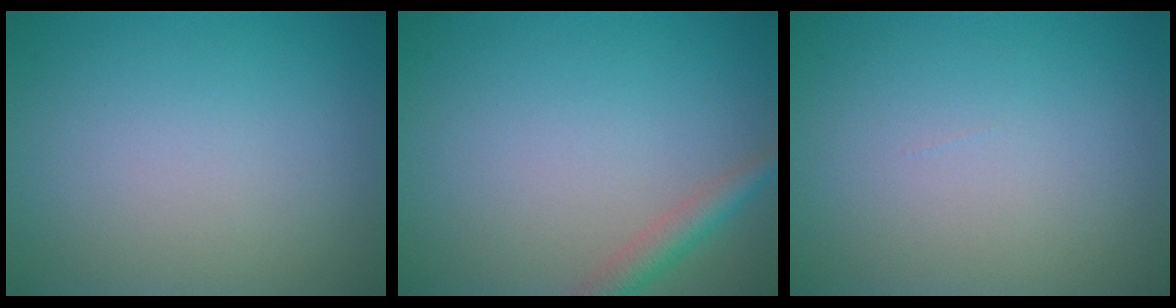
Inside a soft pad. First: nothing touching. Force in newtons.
{"total": 2.3, "press": 2.3, "slide": 0.1}
{"total": 0.0}